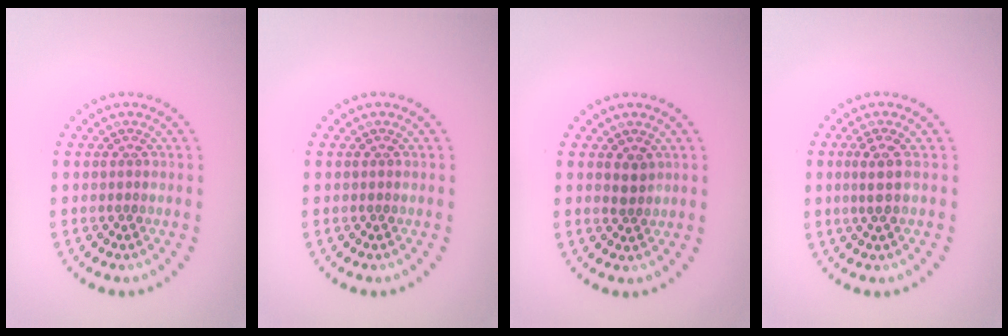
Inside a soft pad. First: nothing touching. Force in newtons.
{"total": 0.0}
{"total": 1.3, "press": 1.1, "slide": 0.6}
{"total": 1.8, "press": 1.4, "slide": 1.2}